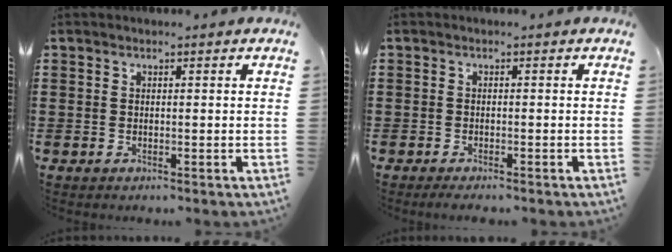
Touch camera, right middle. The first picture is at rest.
{"total": 1.0, "force": [-1.0, 0.1, 0.3], "torque": [-0.009, -0.004, -0.018]}